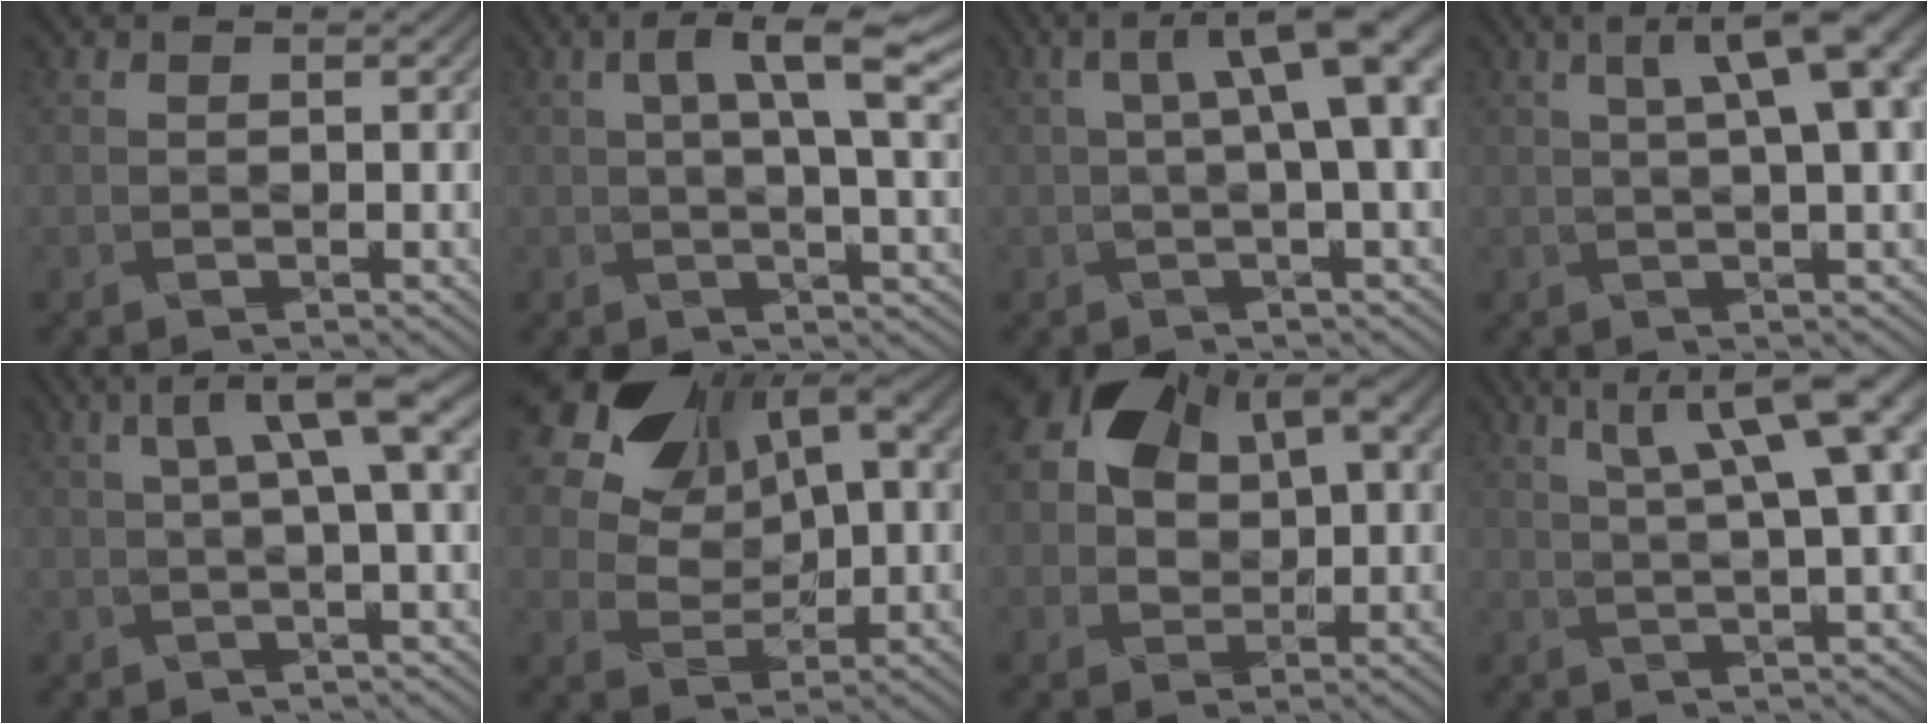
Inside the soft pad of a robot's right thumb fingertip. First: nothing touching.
{"total": 10.2, "force": [2.6, 2.9, 9.4], "torque": [-0.139, 0.010, 0.036]}
{"total": 9.9, "force": [1.7, 2.7, 9.3], "torque": [-0.137, 0.016, 0.026]}
{"total": 9.5, "force": [2.6, 2.4, 8.8], "torque": [-0.113, 0.023, 0.033]}
{"total": 7.3, "force": [1.9, 1.2, 7.0], "torque": [-0.107, 0.022, 0.029]}
{"total": 16.3, "force": [7.6, 10.2, 10.2], "torque": [-0.214, 0.039, 0.129]}
{"total": 11.7, "force": [4.0, 7.8, 7.8], "torque": [-0.158, 0.016, 0.071]}
{"total": 11.5, "force": [4.7, 2.6, 10.2], "torque": [-0.143, 0.025, 0.071]}